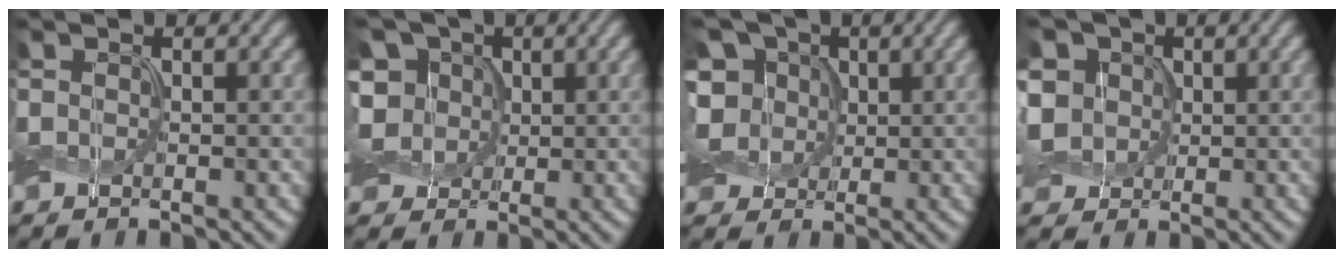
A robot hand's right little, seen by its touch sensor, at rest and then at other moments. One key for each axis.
{"total": 7.3, "fx": 1.7, "fy": 6.0, "fz": 3.6, "tx": -0.093, "ty": 0.030, "tz": 0.013}
{"total": 8.3, "fx": 2.0, "fy": 6.8, "fz": 4.3, "tx": -0.101, "ty": 0.034, "tz": 0.014}
{"total": 6.9, "fx": 1.5, "fy": 5.7, "fz": 3.5, "tx": -0.099, "ty": 0.034, "tz": 0.010}